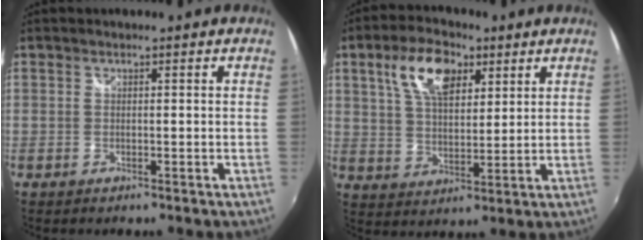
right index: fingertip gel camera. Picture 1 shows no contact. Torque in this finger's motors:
{"motor_torque": [0.48, 0.43, 0.58, 0.14]}